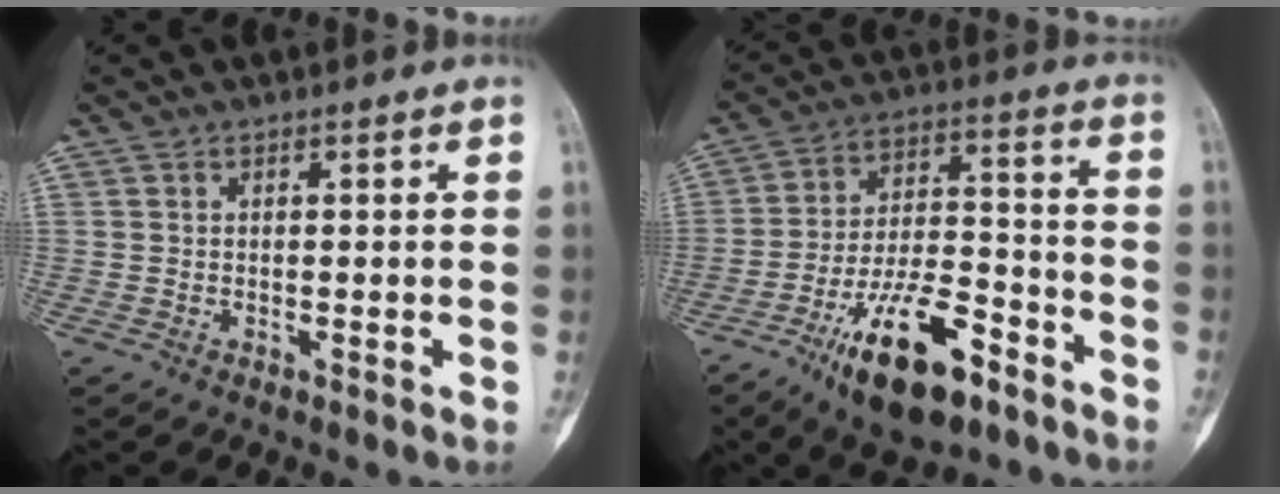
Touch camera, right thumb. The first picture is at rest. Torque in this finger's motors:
{"motor_torque": [2.71, 1.50, 1.32, -1.47, 0.60]}